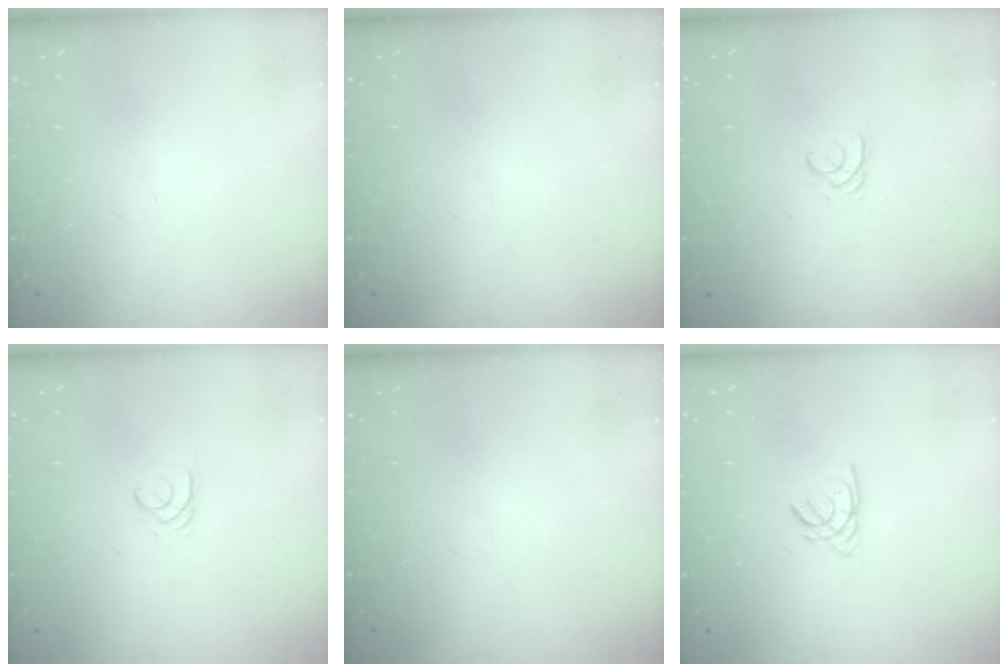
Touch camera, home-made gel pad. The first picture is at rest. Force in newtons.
{"total": 0.0}
{"total": 1.7, "press": 1.7, "slide": 0.2}
{"total": 1.7, "press": 1.7, "slide": 0.2}
{"total": 0.0}
{"total": 1.8, "press": 1.8, "slide": 0.3}